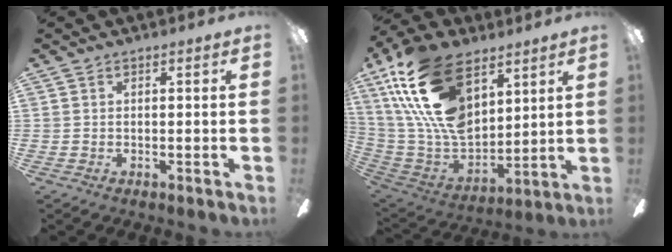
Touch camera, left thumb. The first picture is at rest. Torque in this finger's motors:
{"motor_torque": [2.01, 2.05, 1.70, -1.07, 0.36]}